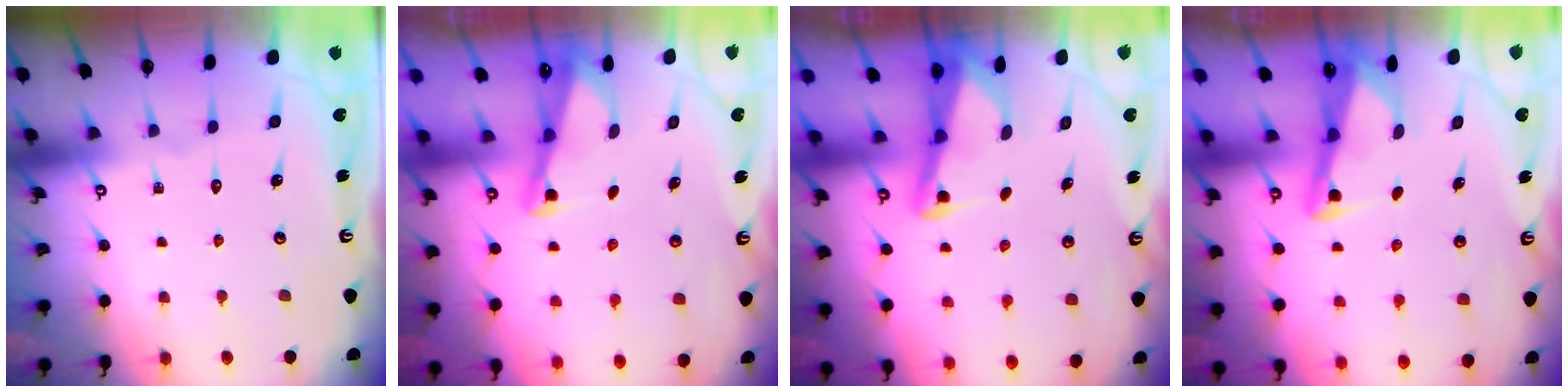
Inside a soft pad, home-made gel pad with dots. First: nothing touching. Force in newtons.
{"total": 2.0, "press": 2.0, "slide": 0.3}
{"total": 2.7, "press": 2.6, "slide": 0.7}
{"total": 2.9, "press": 2.8, "slide": 0.4}